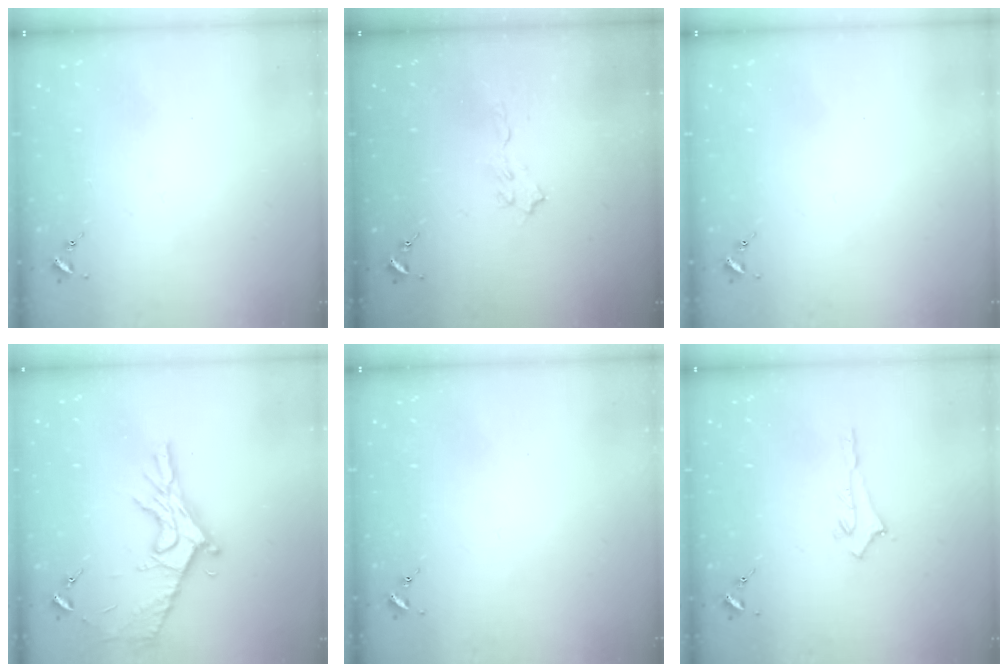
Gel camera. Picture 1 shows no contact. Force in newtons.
{"total": 5.8, "press": 5.7, "slide": 0.6}
{"total": 0.0}
{"total": 13.9, "press": 13.9, "slide": 0.7}
{"total": 0.0}
{"total": 2.9, "press": 2.9, "slide": 0.2}